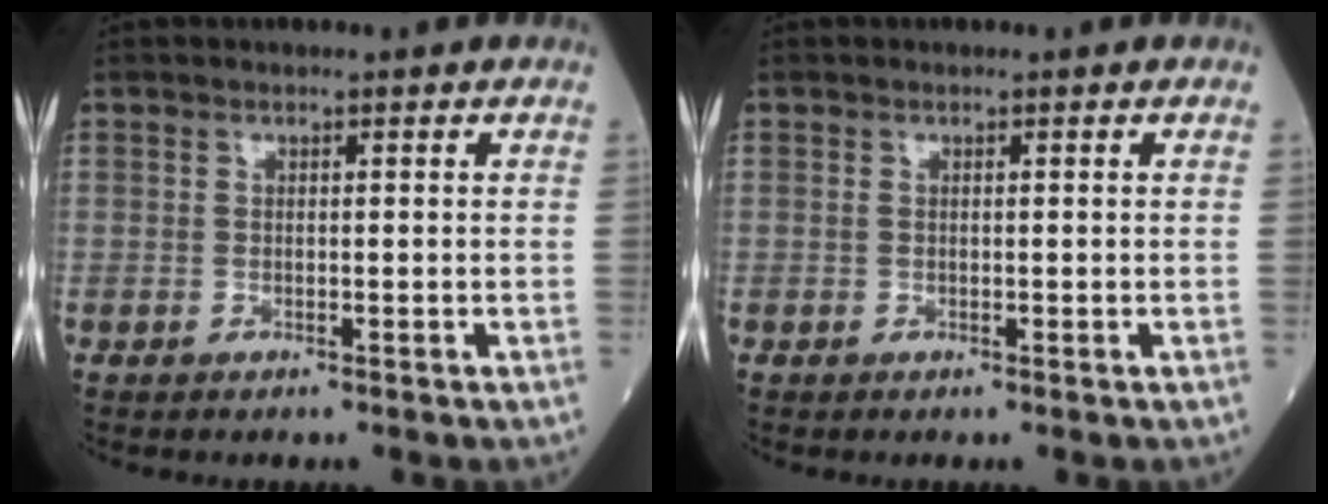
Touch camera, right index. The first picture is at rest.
{"total": 0.0}